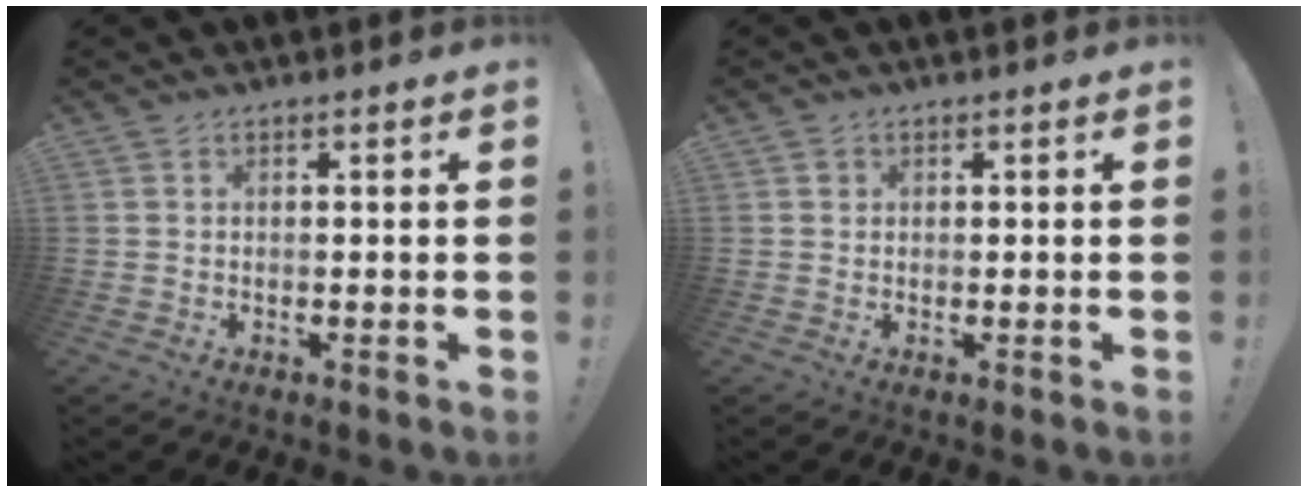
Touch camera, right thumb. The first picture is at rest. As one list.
[{"total": 1.1, "force": [0.4, 1.0, 0.1], "torque": [0.000, 0.002, 0.007]}]